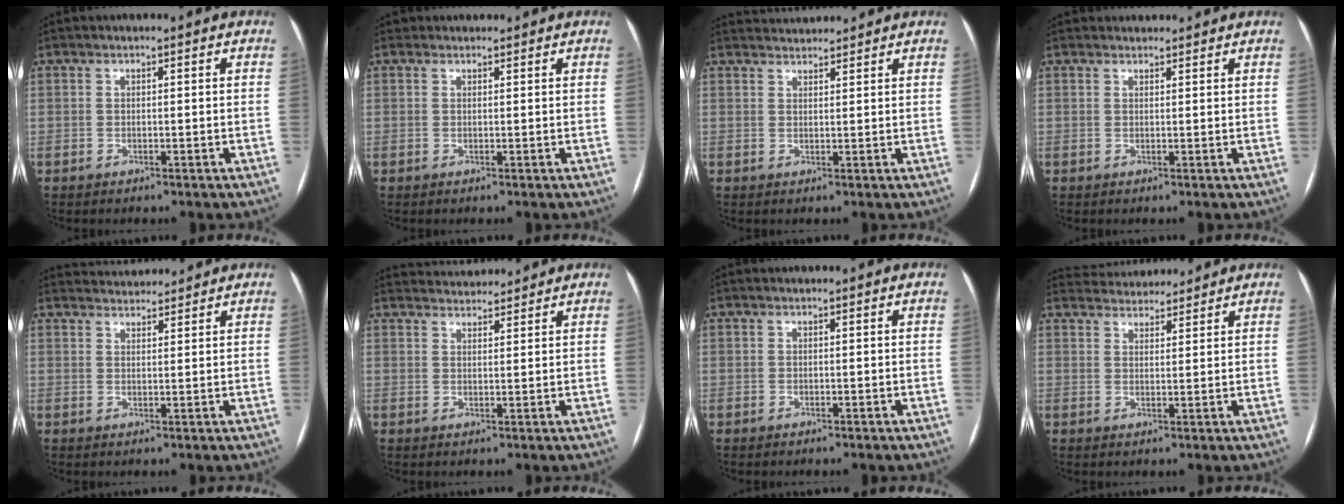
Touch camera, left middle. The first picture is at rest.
{"total": 0.8, "force": [0.7, 0.4, -0.1], "torque": [-0.002, 0.008, 0.011]}
{"total": 4.1, "force": [4.1, 0.2, 0.2], "torque": [-0.010, 0.027, 0.068]}
{"total": 2.7, "force": [2.6, 0.7, 0.2], "torque": [-0.004, 0.024, 0.036]}
{"total": 5.5, "force": [5.4, 0.6, 0.5], "torque": [-0.013, 0.026, 0.080]}
{"total": 6.0, "force": [5.9, 0.7, 0.7], "torque": [-0.015, 0.025, 0.086]}
{"total": 0.0}
{"total": 8.0, "force": [7.8, 1.6, 1.2], "torque": [-0.022, 0.024, 0.113]}